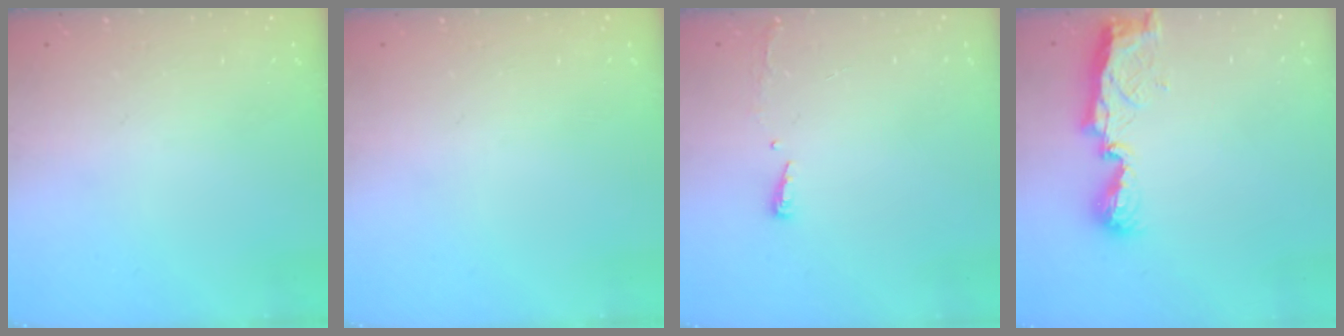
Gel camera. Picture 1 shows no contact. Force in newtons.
{"total": 0.0}
{"total": 3.2, "press": 3.2, "slide": 0.6}
{"total": 8.0, "press": 8.0, "slide": 0.1}